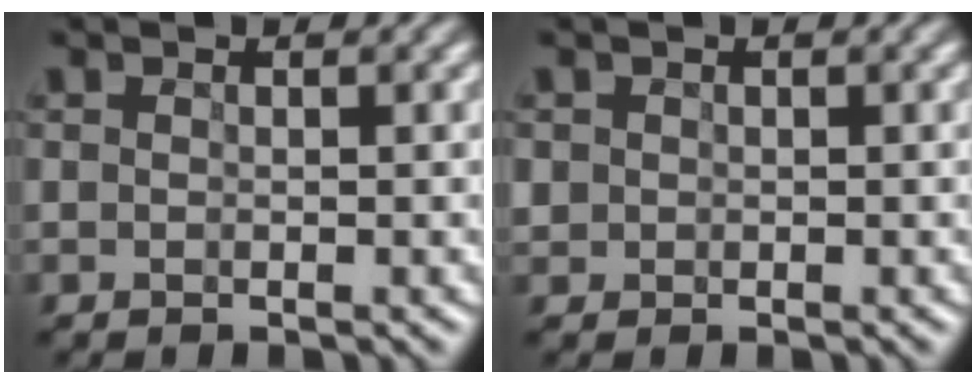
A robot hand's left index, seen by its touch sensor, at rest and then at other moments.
{"total": 1.9, "force": [0.2, 1.9, 0.5], "torque": [-0.011, 0.022, 0.001]}